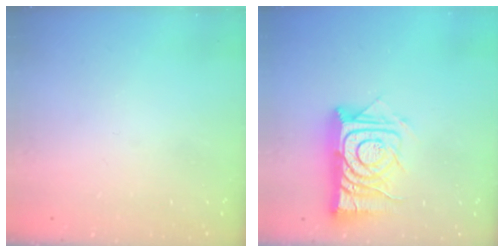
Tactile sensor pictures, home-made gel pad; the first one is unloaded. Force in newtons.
{"total": 15.5, "press": 15.4, "slide": 1.2}